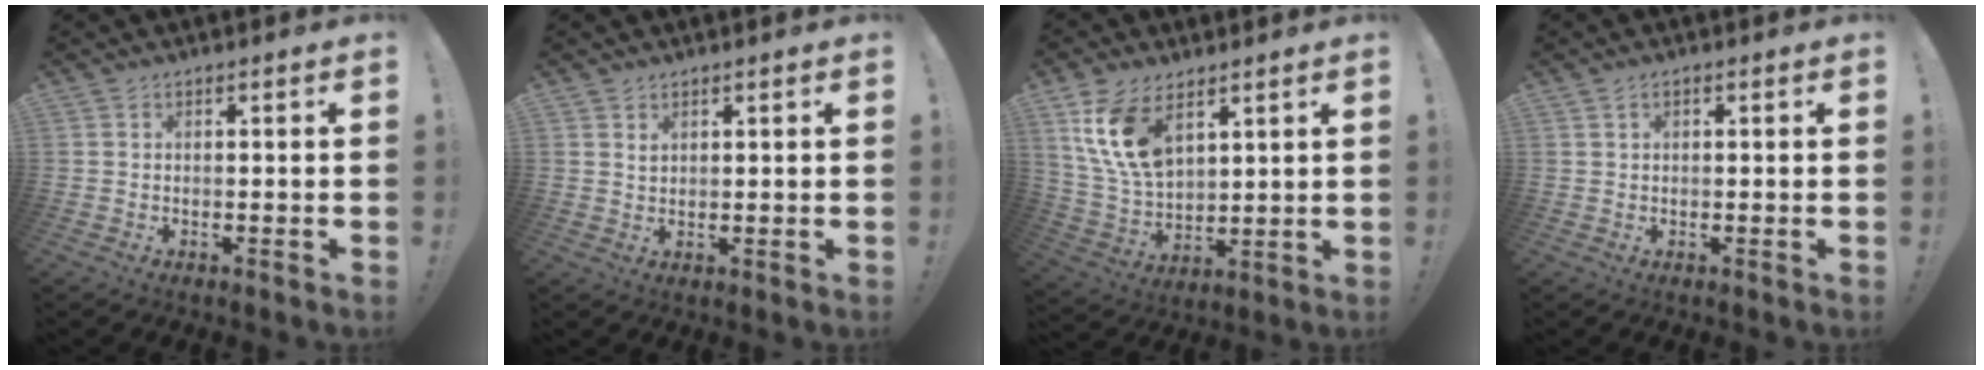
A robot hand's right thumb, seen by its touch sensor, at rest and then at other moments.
{"total": 1.5, "force": [1.1, 1.0, 0.4], "torque": [0.001, -0.005, 0.020]}
{"total": 14.2, "force": [7.4, 8.2, 8.8], "torque": [-0.191, -0.030, 0.141]}
{"total": 0.9, "force": [0.3, 0.7, 0.5], "torque": [-0.003, 0.000, 0.004]}